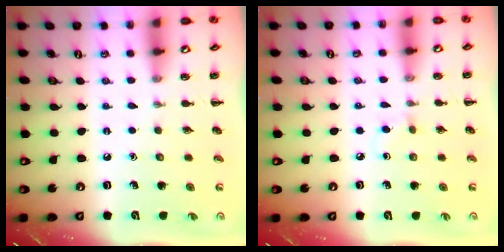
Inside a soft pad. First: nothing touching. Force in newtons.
{"total": 2.7, "press": 2.5, "slide": 0.9}